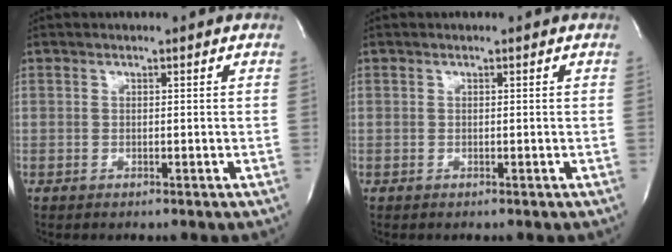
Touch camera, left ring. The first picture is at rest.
{"total": 0.0}